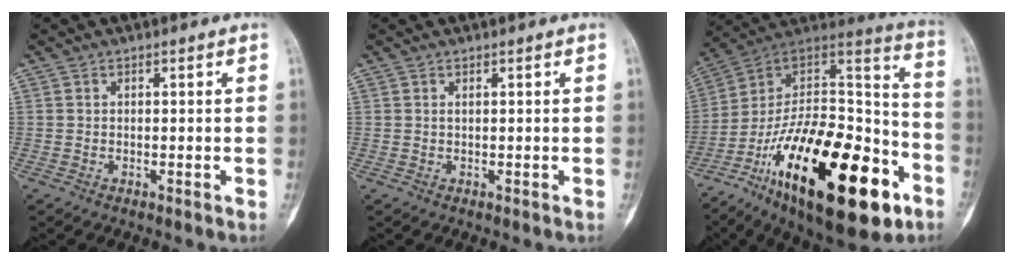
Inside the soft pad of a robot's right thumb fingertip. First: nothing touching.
{"total": 0.0}
{"total": 37.4, "force": [-16.4, 15.8, 29.6], "torque": [-0.458, 0.067, -0.259]}